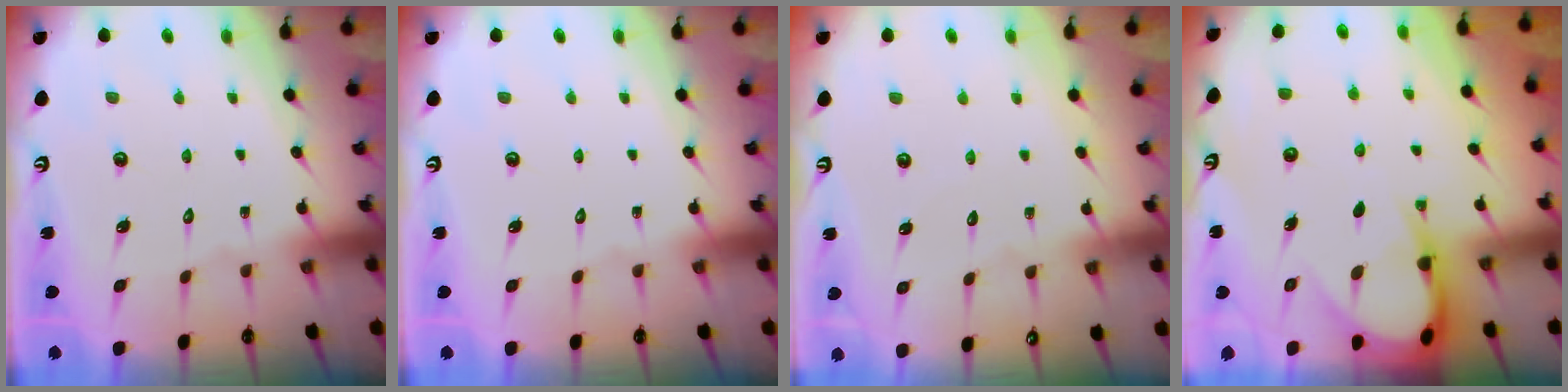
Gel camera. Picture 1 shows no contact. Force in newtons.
{"total": 0.0}
{"total": 2.1, "press": 2.1, "slide": 0.1}
{"total": 8.5, "press": 8.4, "slide": 1.0}